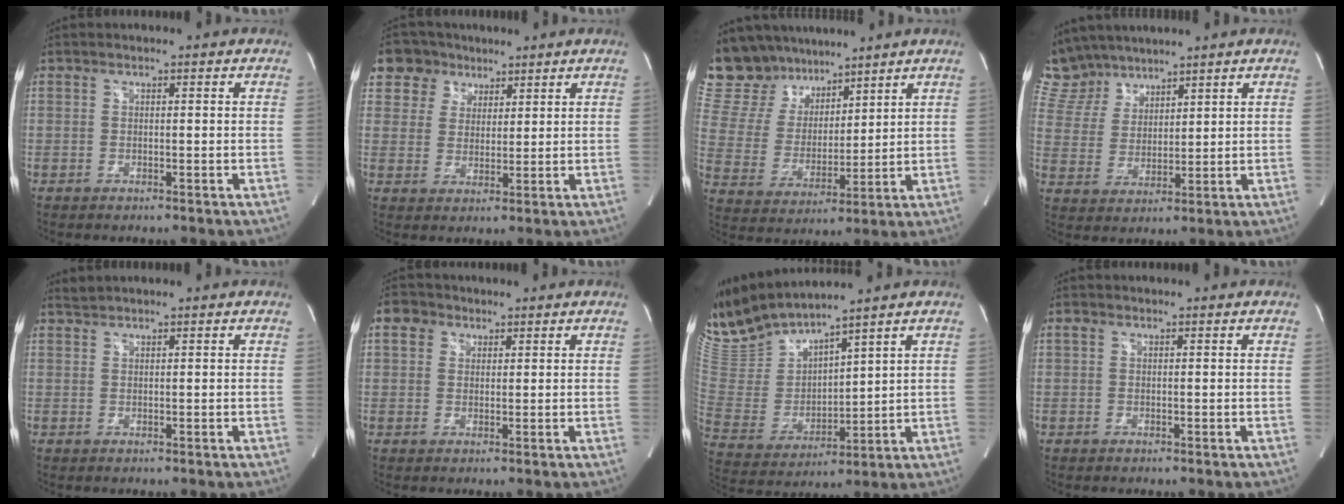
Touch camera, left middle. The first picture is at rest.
{"total": 6.7, "force": [4.0, 5.3, 0.6], "torque": [-0.012, 0.017, 0.076]}
{"total": 14.5, "force": [12.4, 7.0, 2.6], "torque": [-0.063, 0.027, 0.236]}
{"total": 8.6, "force": [7.8, 3.6, 0.9], "torque": [-0.030, 0.015, 0.165]}
{"total": 0.9, "force": [0.8, -0.2, -0.2], "torque": [-0.003, 0.006, 0.021]}
{"total": 3.6, "force": [1.7, 2.9, 1.1], "torque": [-0.027, 0.016, 0.034]}
{"total": 12.3, "force": [11.5, 0.5, 4.3], "torque": [-0.107, -0.004, 0.247]}
{"total": 0.7, "force": [0.3, 0.5, 0.4], "torque": [-0.011, 0.012, 0.006]}